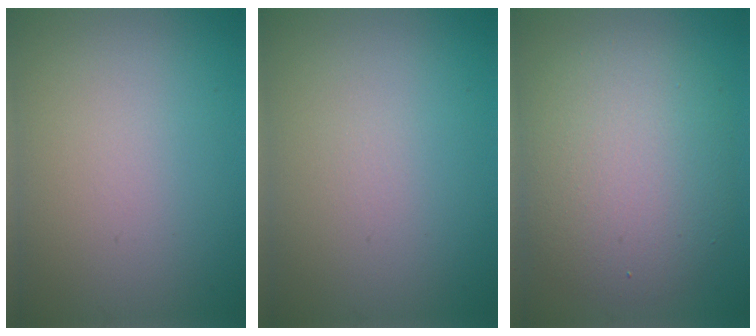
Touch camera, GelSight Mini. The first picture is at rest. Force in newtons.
{"total": 0.0}
{"total": 7.2, "press": 7.2, "slide": 0.5}